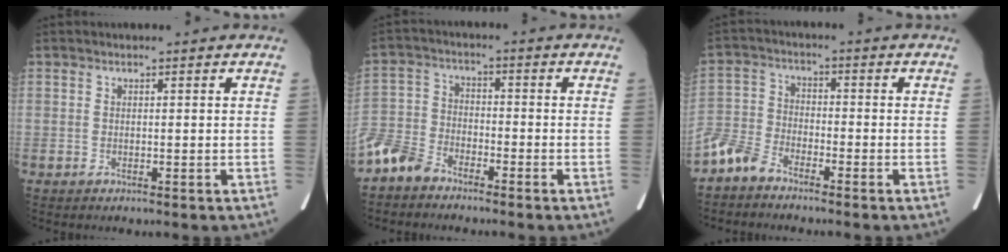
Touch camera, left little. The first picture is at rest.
{"total": 6.3, "force": [-5.3, 2.8, 2.0], "torque": [-0.050, -0.011, -0.116]}
{"total": 5.1, "force": [-4.3, 2.0, 2.0], "torque": [-0.053, -0.010, -0.096]}